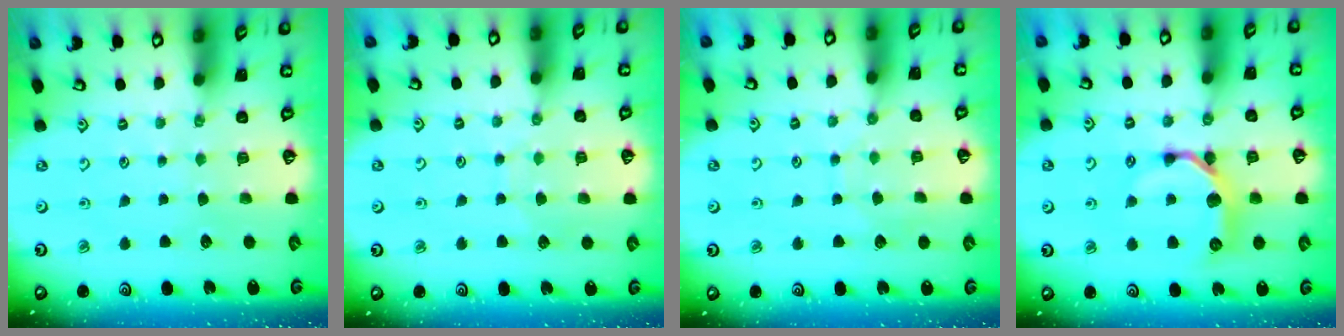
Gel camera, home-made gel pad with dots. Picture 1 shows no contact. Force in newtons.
{"total": 5.5, "press": 5.5, "slide": 0.5}
{"total": 6.8, "press": 6.7, "slide": 0.6}
{"total": 11.3, "press": 11.3, "slide": 0.6}